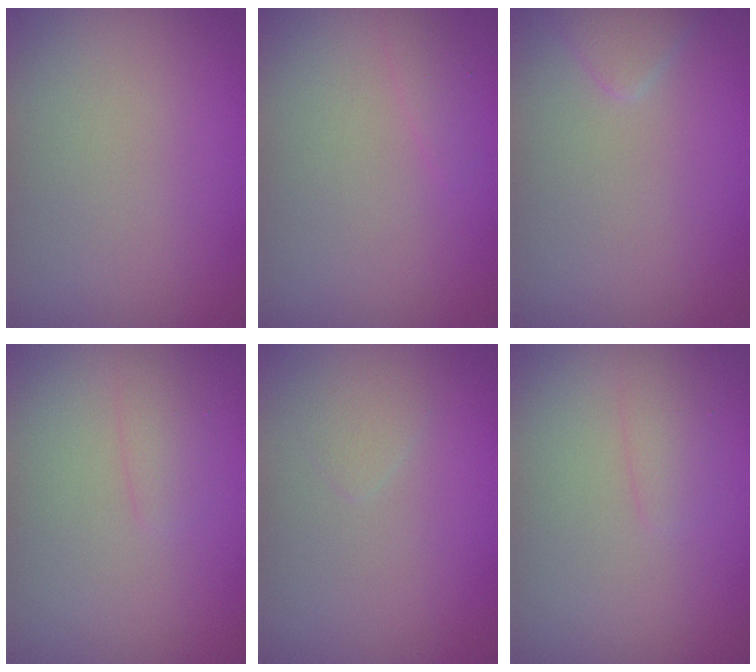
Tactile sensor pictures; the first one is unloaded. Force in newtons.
{"total": 0.7, "press": 0.7, "slide": 0.1}
{"total": 1.4, "press": 1.4, "slide": 0.1}
{"total": 0.9, "press": 0.9, "slide": 0.0}
{"total": 0.8, "press": 0.8, "slide": 0.1}
{"total": 0.9, "press": 0.9, "slide": 0.0}